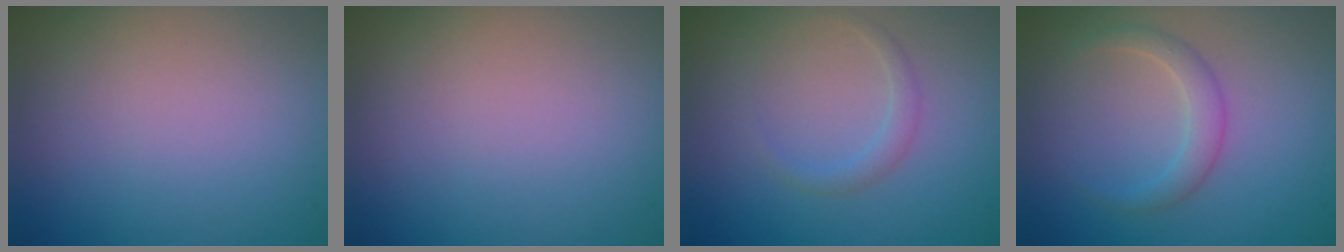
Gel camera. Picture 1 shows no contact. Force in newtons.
{"total": 0.0}
{"total": 1.2, "press": 1.1, "slide": 0.2}
{"total": 2.0, "press": 2.0, "slide": 0.1}